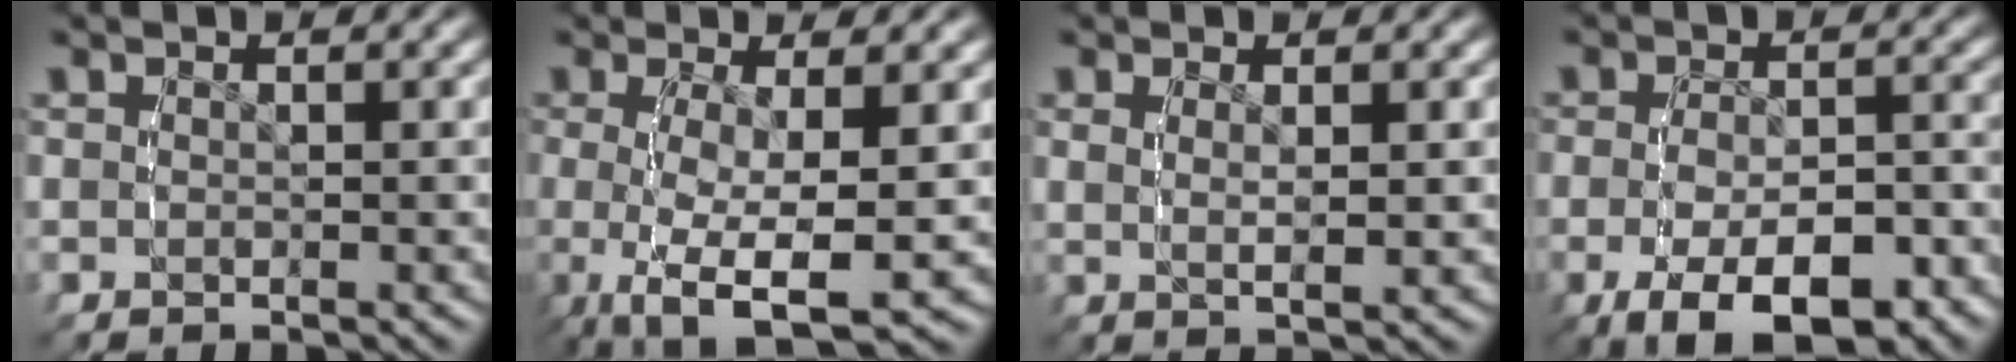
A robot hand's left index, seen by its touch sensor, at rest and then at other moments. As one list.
[{"total": 8.5, "force": [-3.6, 4.0, 6.6], "torque": [-0.161, -0.055, -0.025]}, {"total": 2.1, "force": [0.9, 0.0, 1.9], "torque": [-0.029, -0.008, 0.025]}, {"total": 9.0, "force": [-5.5, 4.1, 5.9], "torque": [-0.106, -0.033, -0.066]}]